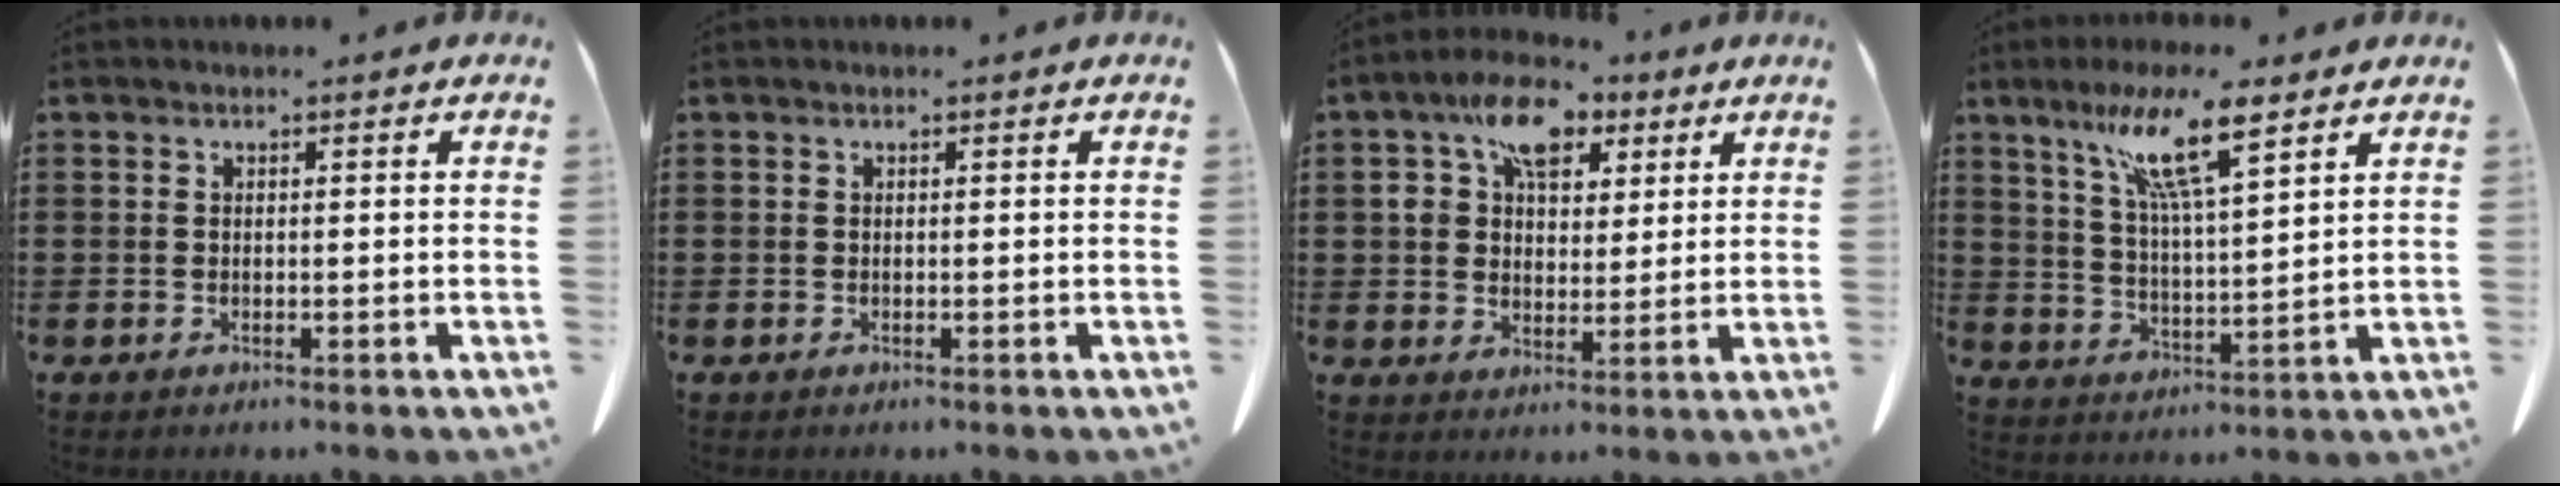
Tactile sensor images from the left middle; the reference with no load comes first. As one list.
[{"total": 0.0}, {"total": 8.8, "force": [4.5, 5.7, 4.9], "torque": [-0.104, 0.013, 0.080]}, {"total": 10.8, "force": [7.3, 1.5, 7.8], "torque": [-0.162, -0.018, 0.123]}]